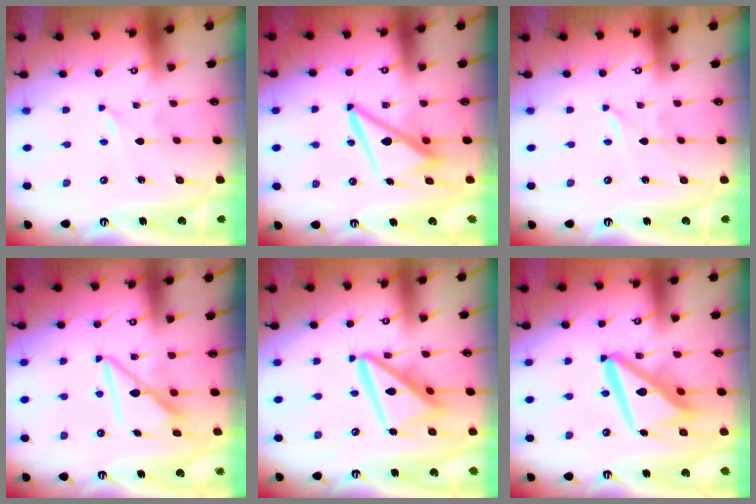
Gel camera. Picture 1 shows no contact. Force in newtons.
{"total": 9.2, "press": 9.1, "slide": 1.6}
{"total": 0.0}
{"total": 9.2, "press": 9.2, "slide": 0.7}
{"total": 15.9, "press": 15.8, "slide": 1.8}
{"total": 15.2, "press": 15.1, "slide": 1.9}